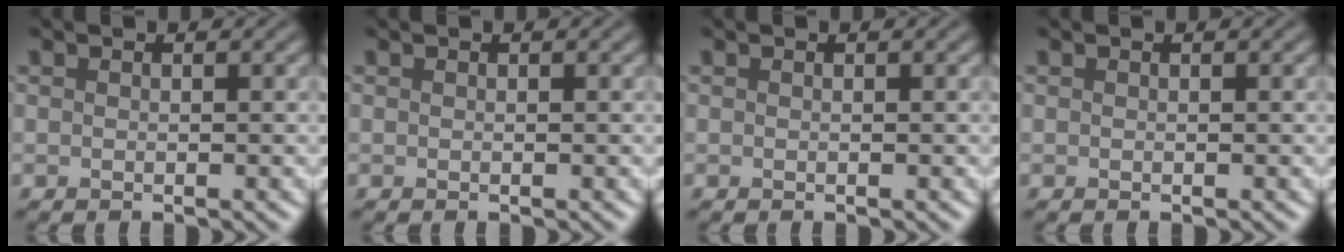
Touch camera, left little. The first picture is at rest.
{"total": 0.0}
{"total": 0.0}
{"total": 0.0}